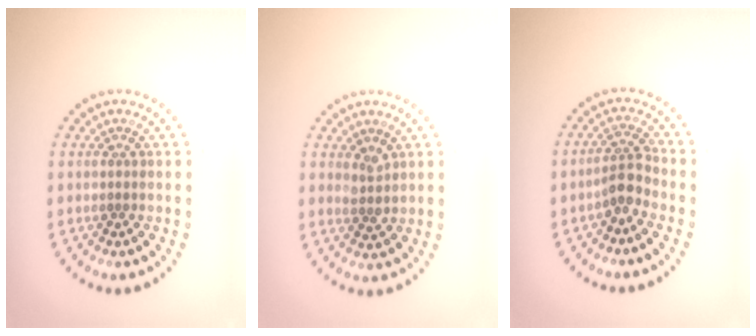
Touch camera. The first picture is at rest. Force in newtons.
{"total": 1.3, "press": 1.0, "slide": 0.8}
{"total": 2.3, "press": 1.7, "slide": 1.5}